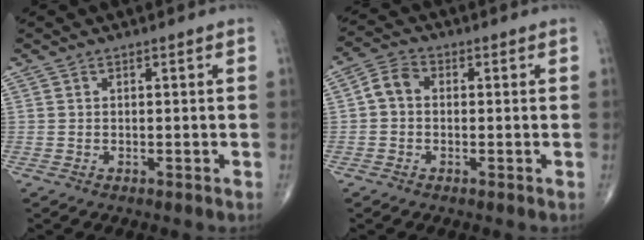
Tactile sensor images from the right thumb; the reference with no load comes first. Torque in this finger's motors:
{"motor_torque": [-0.23, 0.33, 0.18, -0.21, 0.04]}